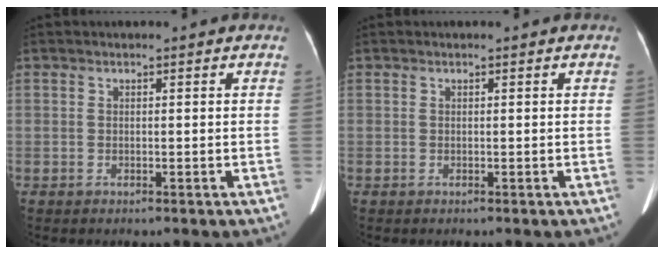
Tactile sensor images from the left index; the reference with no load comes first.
{"total": 0.0}